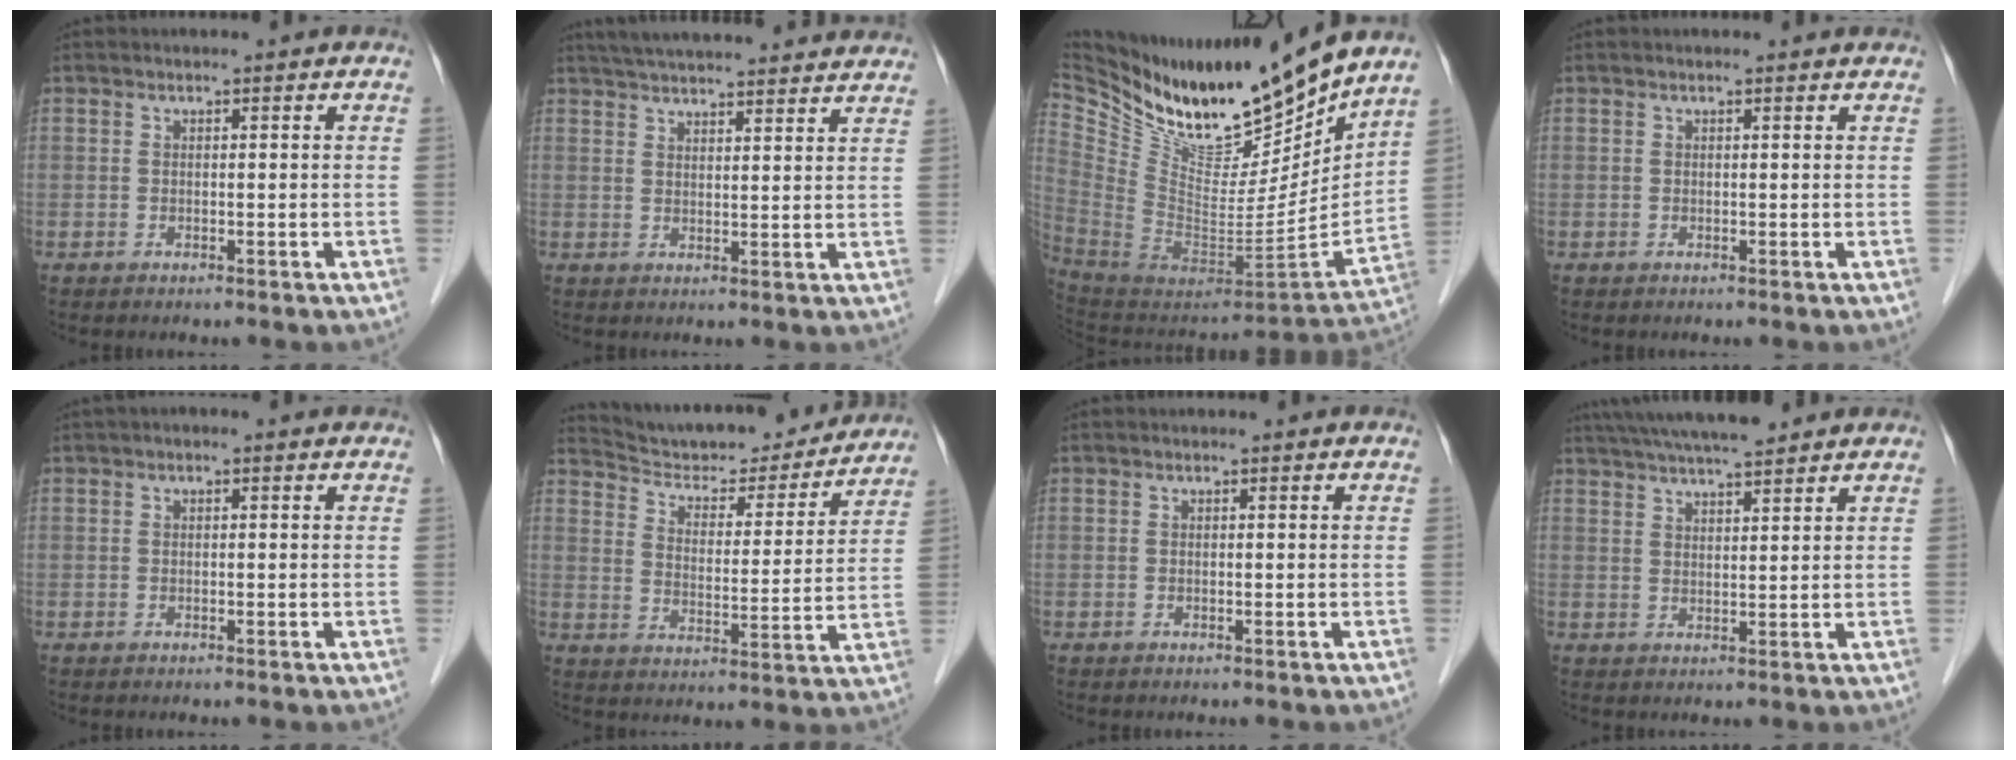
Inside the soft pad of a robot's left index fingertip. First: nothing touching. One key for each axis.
{"total": 20.2, "fx": 18.6, "fy": 2.0, "fz": 7.5, "tx": -0.116, "ty": 0.031, "tz": 0.247}
{"total": 20.5, "fx": 17.9, "fy": 4.3, "fz": 9.0, "tx": -0.170, "ty": -0.054, "tz": 0.319}
{"total": 1.9, "fx": 1.9, "fy": 0.2, "fz": 0.4, "tx": -0.011, "ty": 0.009, "tz": 0.017}
{"total": 0.7, "fx": 0.4, "fy": 0.3, "fz": 0.6, "tx": -0.015, "ty": 0.009, "tz": 0.001}
{"total": 19.3, "fx": 18.3, "fy": 3.5, "fz": 5.0, "tx": -0.070, "ty": -0.013, "tz": 0.256}
{"total": 0.0}
{"total": 10.5, "fx": 9.1, "fy": 0.8, "fz": 5.0, "tx": -0.084, "ty": 0.027, "tz": 0.141}